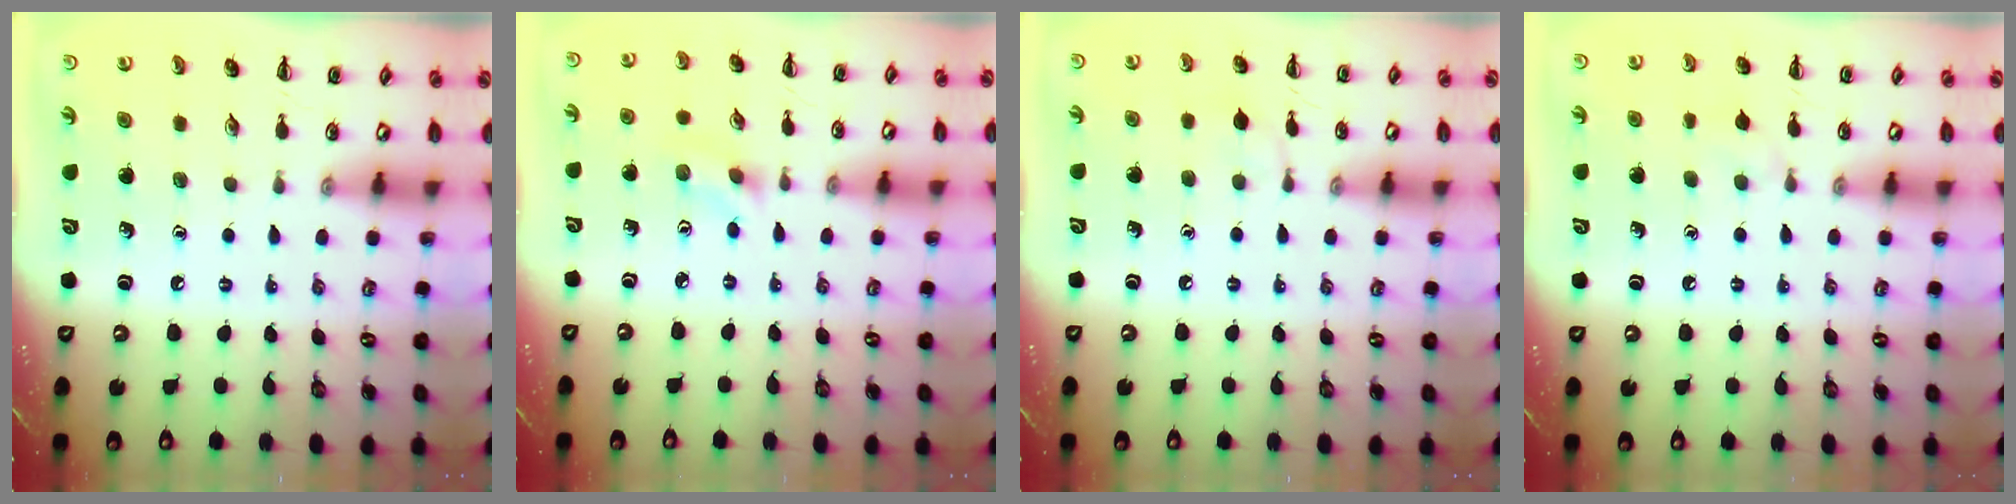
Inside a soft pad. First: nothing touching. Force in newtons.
{"total": 2.0, "press": 1.9, "slide": 0.8}
{"total": 4.7, "press": 4.3, "slide": 1.8}
{"total": 6.0, "press": 5.7, "slide": 2.0}